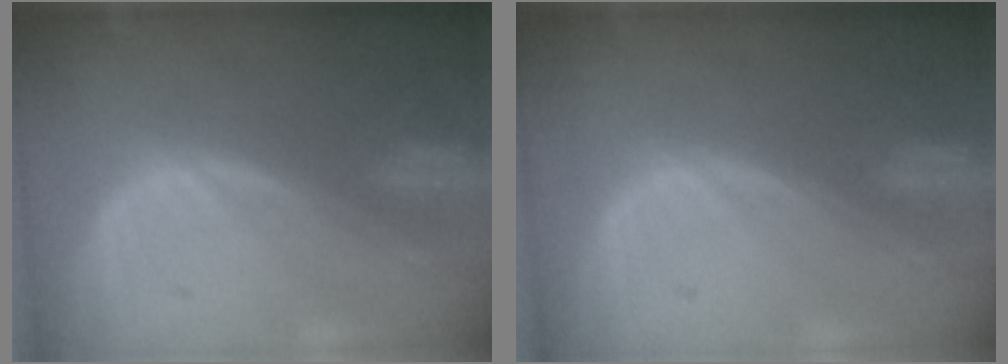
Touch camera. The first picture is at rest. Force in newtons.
{"total": 0.0}